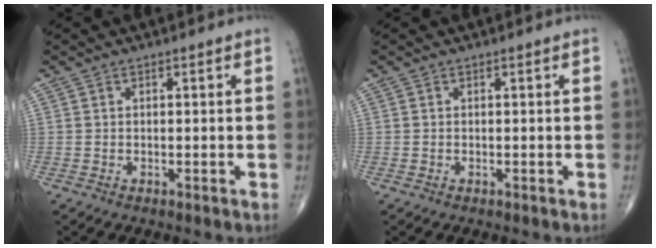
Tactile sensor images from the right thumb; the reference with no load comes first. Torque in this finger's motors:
{"motor_torque": [2.68, 2.34, 0.14, -0.29, 0.00]}